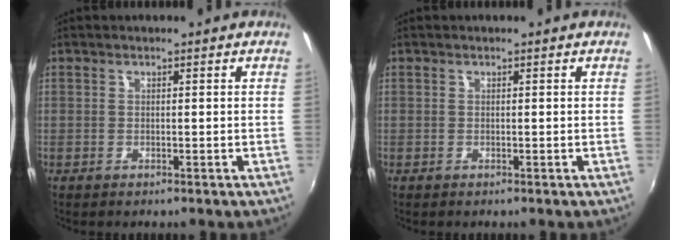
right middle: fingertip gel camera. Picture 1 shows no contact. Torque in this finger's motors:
{"motor_torque": [0.12, -0.11, 0.04, 0.01]}